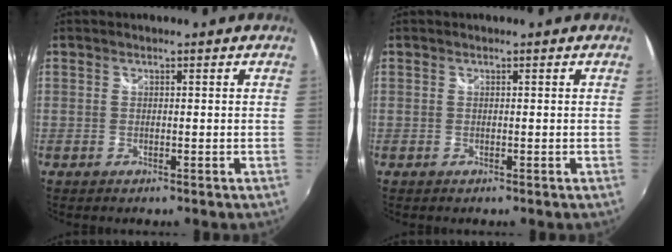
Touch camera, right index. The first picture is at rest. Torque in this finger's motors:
{"motor_torque": [0.00, 0.00, 0.00, 0.00]}